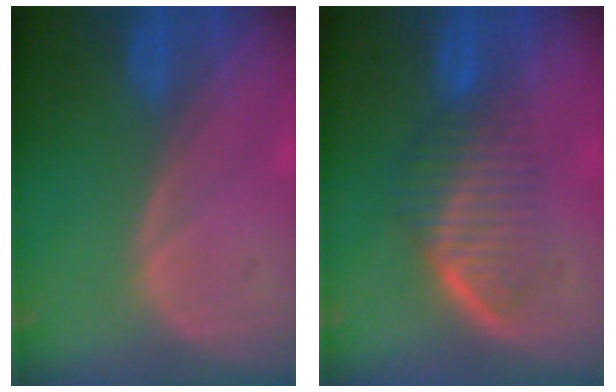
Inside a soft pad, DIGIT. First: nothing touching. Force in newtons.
{"total": 6.8, "press": 5.9, "slide": 3.4}